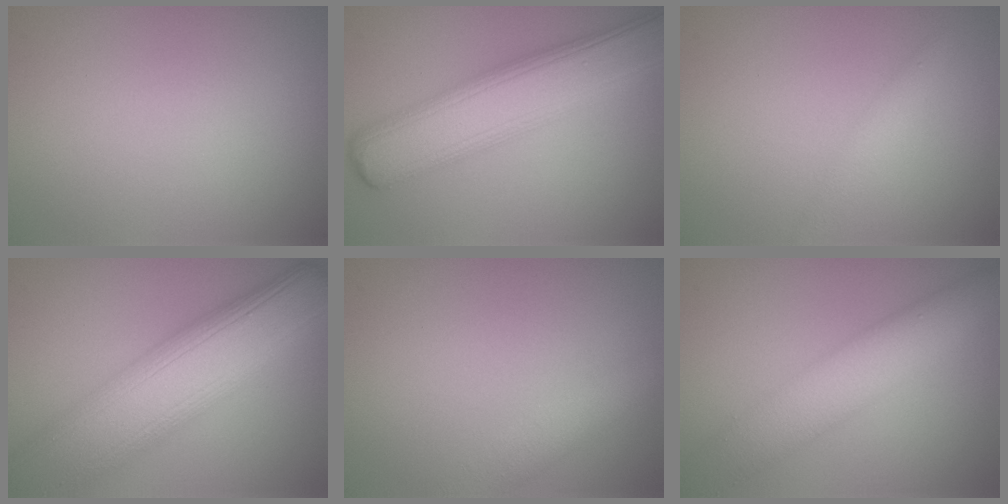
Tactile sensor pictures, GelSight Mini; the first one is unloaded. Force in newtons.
{"total": 8.4, "press": 8.4, "slide": 0.2}
{"total": 1.4, "press": 1.4, "slide": 0.0}
{"total": 12.8, "press": 12.7, "slide": 0.8}
{"total": 2.9, "press": 2.9, "slide": 0.1}
{"total": 6.2, "press": 6.2, "slide": 0.1}